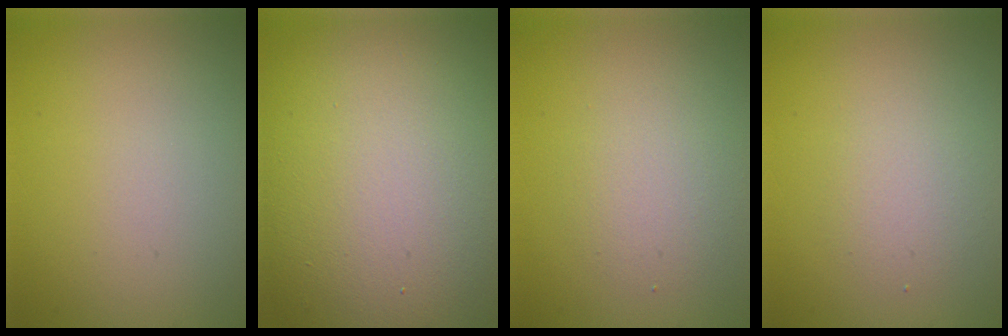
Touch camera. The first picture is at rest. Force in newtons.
{"total": 19.3, "press": 19.3, "slide": 0.3}
{"total": 2.4, "press": 2.4, "slide": 0.2}
{"total": 2.0, "press": 2.0, "slide": 0.1}